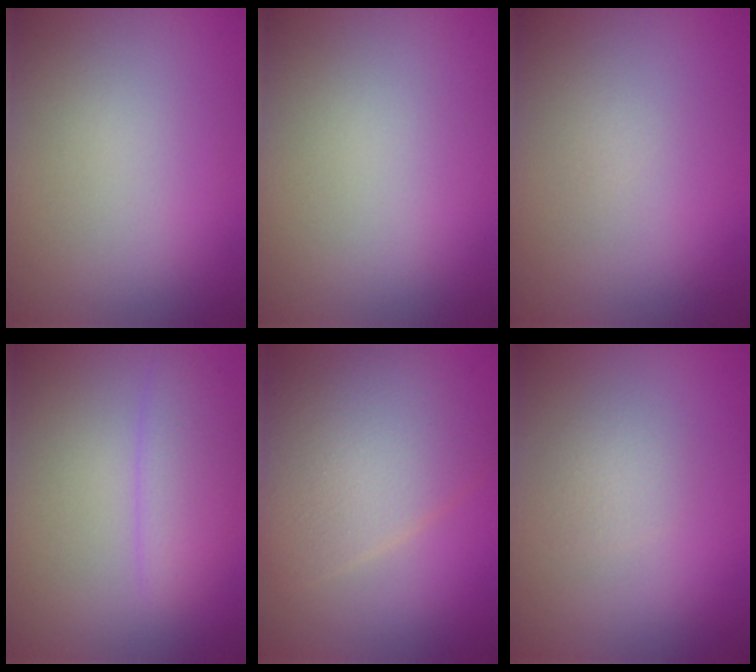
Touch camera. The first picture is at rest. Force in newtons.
{"total": 0.0}
{"total": 0.0}
{"total": 2.6, "press": 2.6, "slide": 0.1}
{"total": 6.7, "press": 6.7, "slide": 0.3}
{"total": 1.3, "press": 1.3, "slide": 0.2}